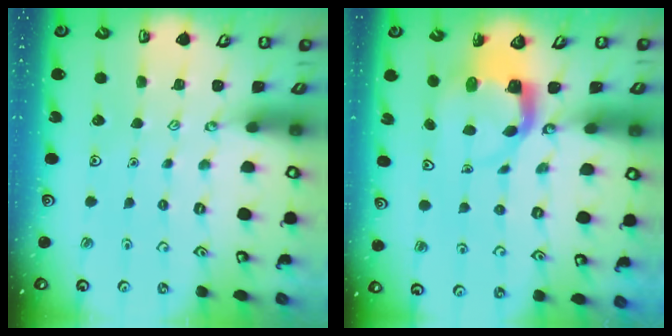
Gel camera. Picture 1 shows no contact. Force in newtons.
{"total": 4.8, "press": 4.8, "slide": 0.4}